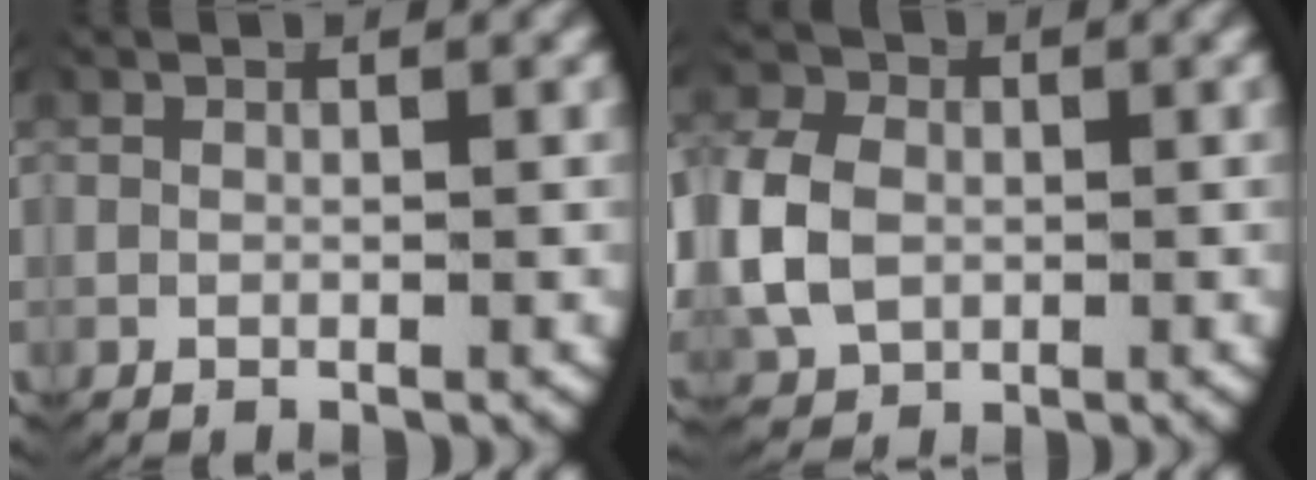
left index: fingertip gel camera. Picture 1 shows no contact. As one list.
[{"total": 5.0, "force": [-0.2, 4.2, 2.7], "torque": [-0.072, -0.011, 0.004]}]